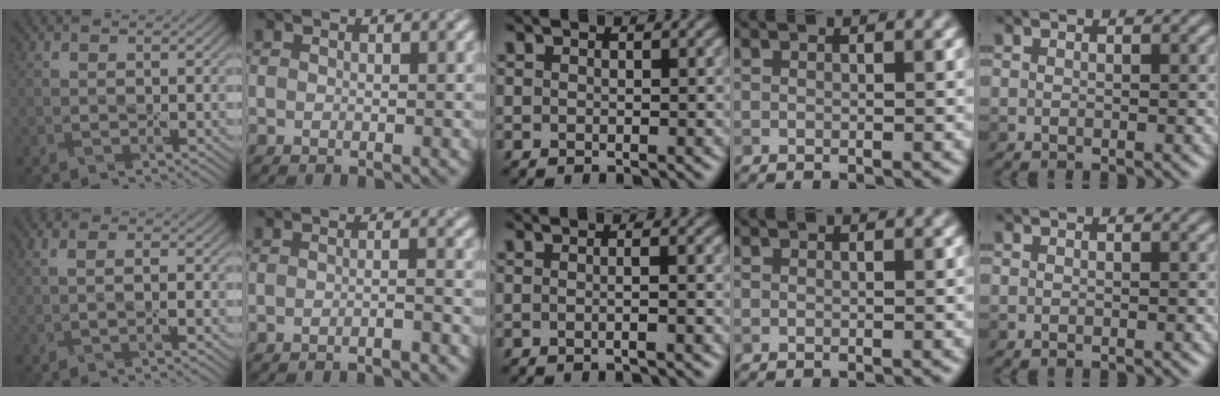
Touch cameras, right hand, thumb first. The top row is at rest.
{"thumb": {"total": 2.3, "force": [-0.2, 0.8, 2.1], "torque": [-0.034, -0.001, -0.008]}, "index": {"total": 2.0, "force": [-1.2, 0.4, 1.6], "torque": [-0.012, 0.001, -0.028]}, "middle": {"total": 2.0, "force": [-0.1, 0.8, 1.8], "torque": [-0.006, -0.006, -0.011]}}